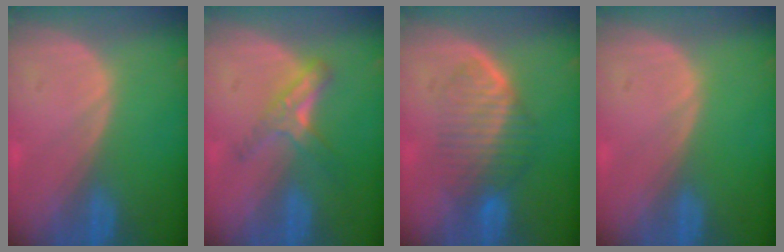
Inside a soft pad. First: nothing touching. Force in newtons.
{"total": 5.4, "press": 4.8, "slide": 2.6}
{"total": 6.8, "press": 6.5, "slide": 1.8}
{"total": 0.0}